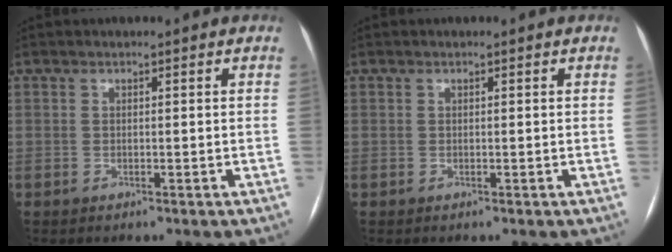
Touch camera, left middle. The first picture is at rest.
{"total": 0.0}